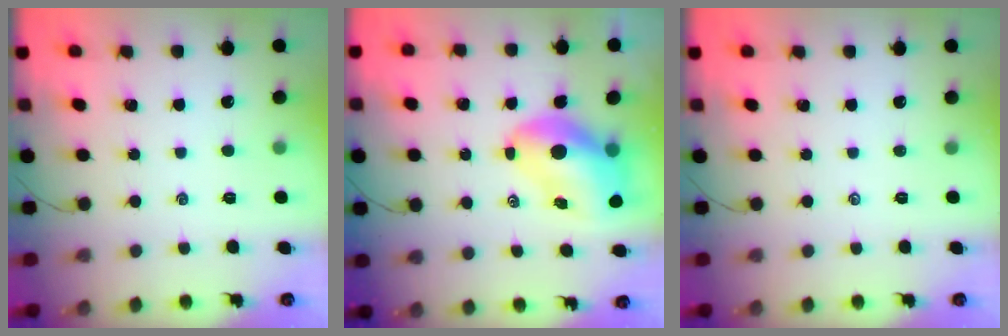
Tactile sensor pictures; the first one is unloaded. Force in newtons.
{"total": 9.9, "press": 9.4, "slide": 3.0}
{"total": 0.0}